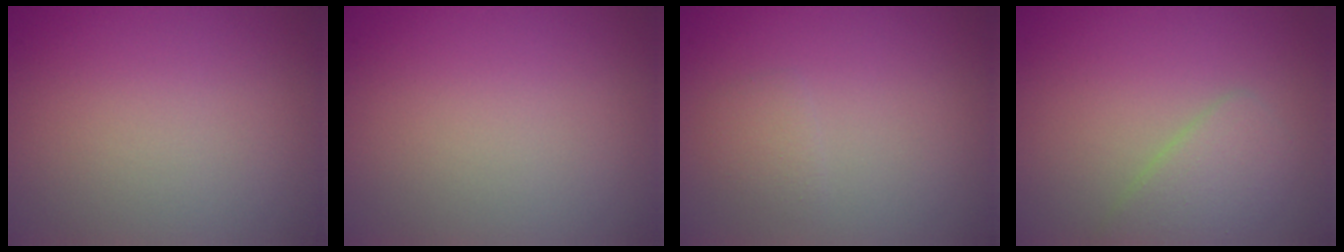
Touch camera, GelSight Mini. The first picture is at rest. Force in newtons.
{"total": 0.0}
{"total": 1.2, "press": 1.2, "slide": 0.1}
{"total": 2.6, "press": 2.6, "slide": 0.1}